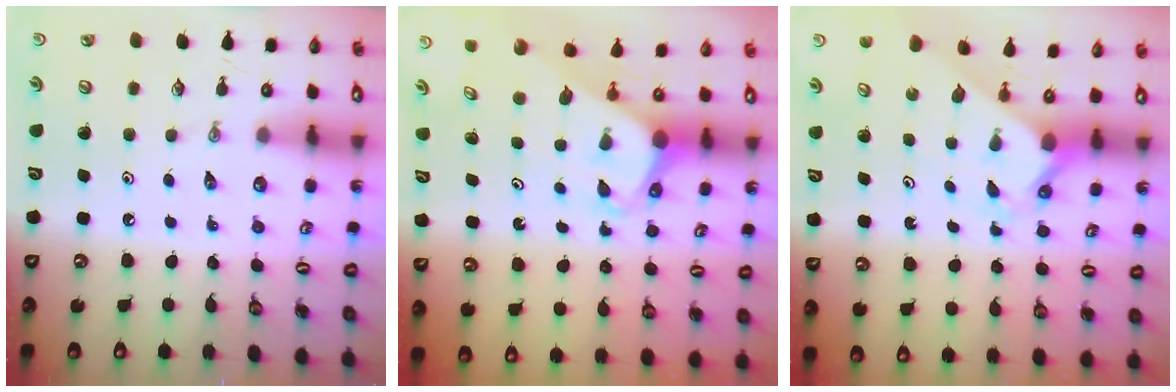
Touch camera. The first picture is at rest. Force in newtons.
{"total": 2.0, "press": 2.0, "slide": 0.2}
{"total": 2.0, "press": 2.0, "slide": 0.2}